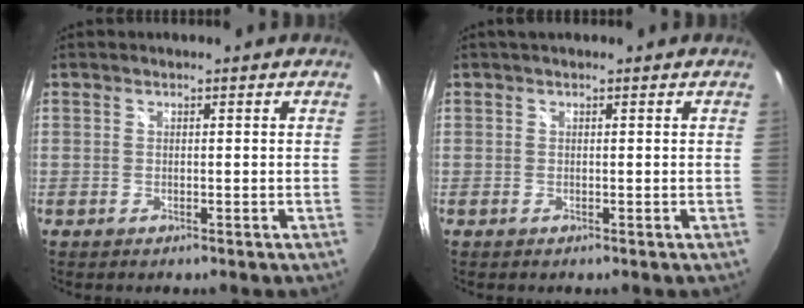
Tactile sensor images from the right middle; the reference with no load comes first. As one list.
[{"total": 1.7, "force": [1.1, 0.7, 1.1], "torque": [-0.018, 0.007, 0.015]}]